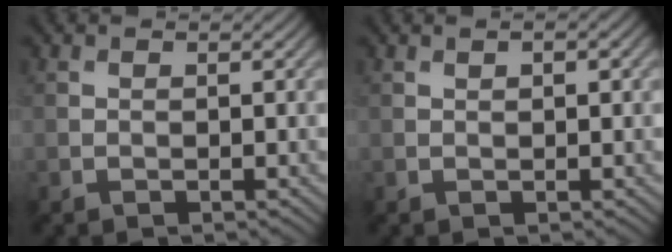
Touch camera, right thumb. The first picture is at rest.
{"total": 1.2, "force": [0.5, 0.3, 1.0], "torque": [-0.017, 0.001, 0.007]}